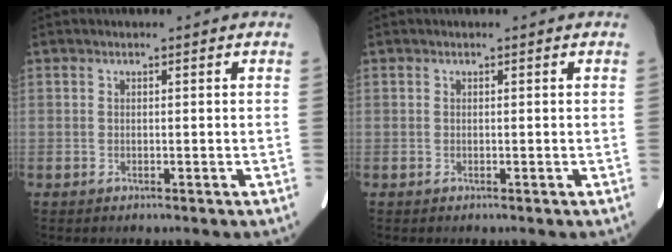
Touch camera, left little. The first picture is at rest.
{"total": 0.0}